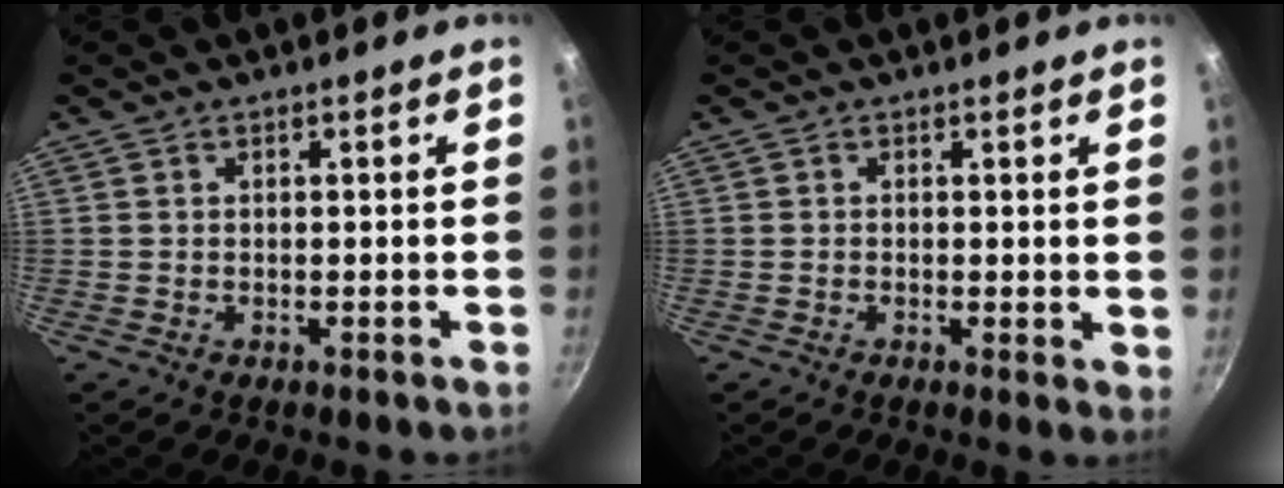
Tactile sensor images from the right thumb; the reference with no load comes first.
{"total": 1.6, "force": [0.2, 0.7, 1.4], "torque": [-0.019, -0.003, 0.000]}